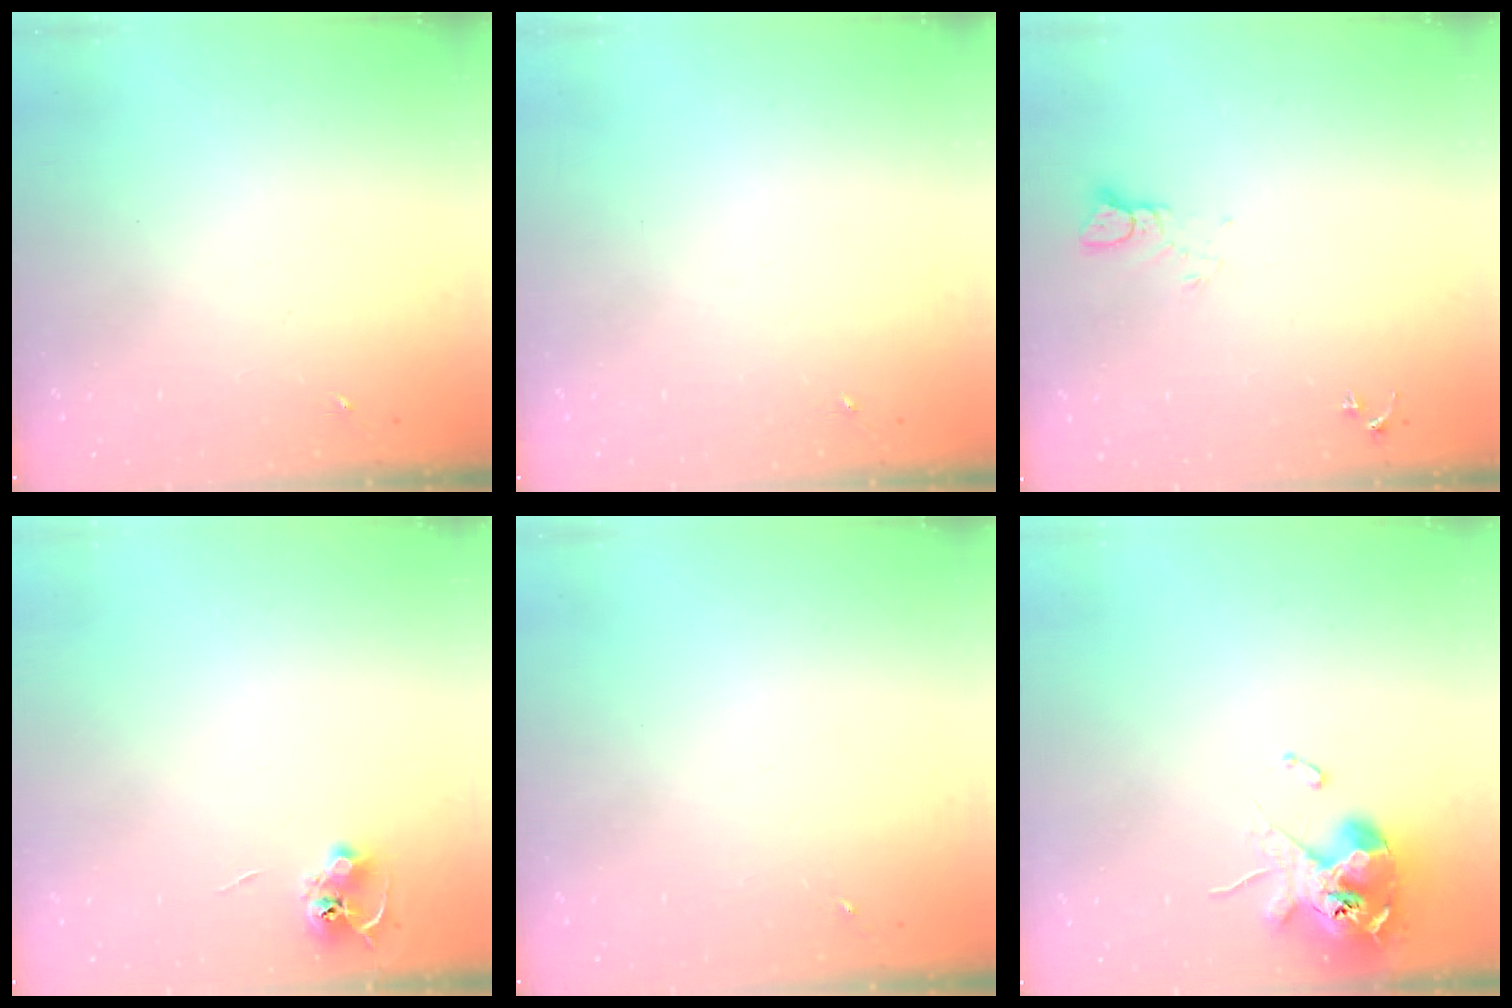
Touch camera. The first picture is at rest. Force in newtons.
{"total": 0.0}
{"total": 3.5, "press": 3.5, "slide": 0.3}
{"total": 6.6, "press": 6.6, "slide": 0.5}
{"total": 0.0}
{"total": 12.1, "press": 11.9, "slide": 2.2}